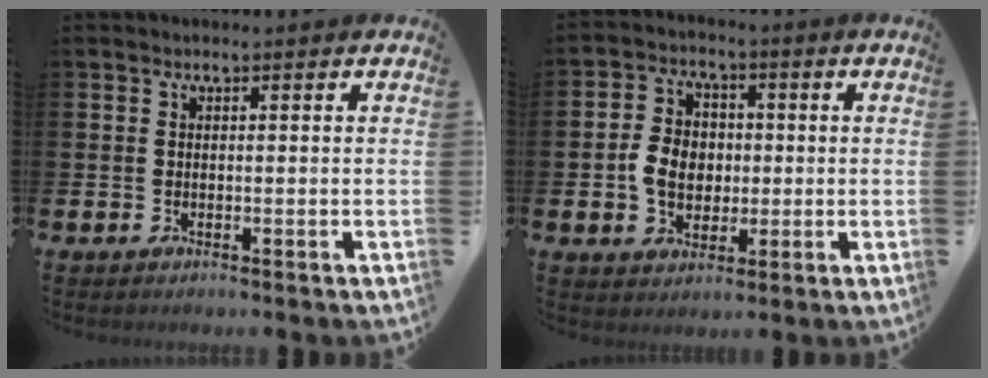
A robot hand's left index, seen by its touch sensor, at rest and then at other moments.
{"total": 5.9, "force": [-0.2, 4.9, 3.3], "torque": [-0.059, 0.011, -0.009]}